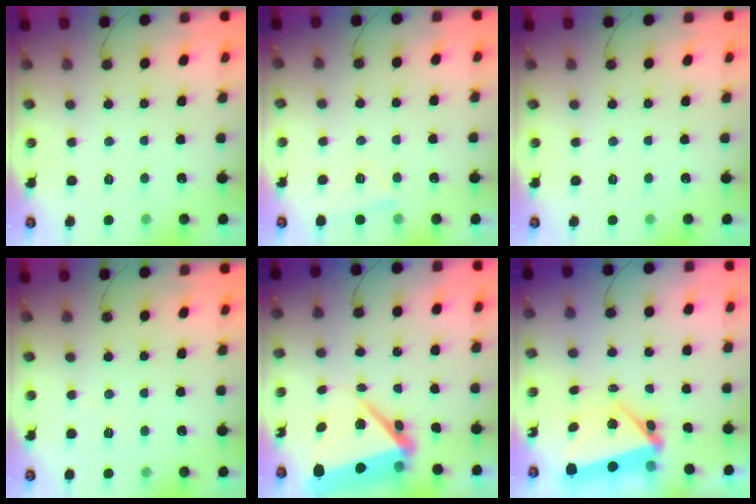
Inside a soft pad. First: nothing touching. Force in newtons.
{"total": 4.2, "press": 3.5, "slide": 2.4}
{"total": 0.0}
{"total": 2.3, "press": 2.2, "slide": 0.5}
{"total": 10.5, "press": 10.5, "slide": 0.8}
{"total": 5.8, "press": 4.9, "slide": 3.1}